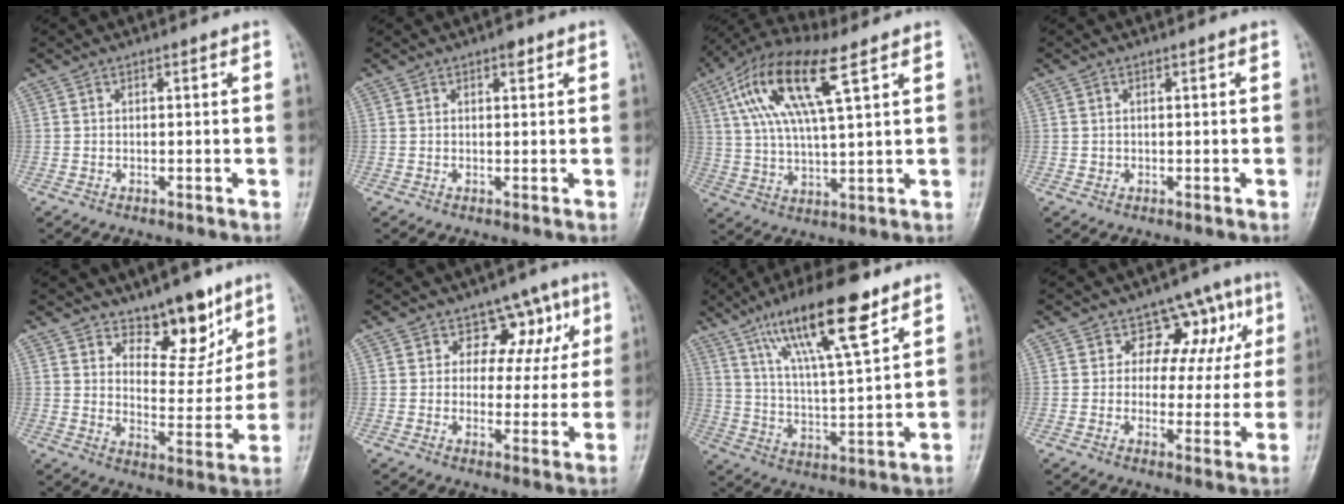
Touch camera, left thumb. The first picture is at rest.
{"total": 1.6, "force": [0.9, 0.7, 1.0], "torque": [-0.009, -0.001, 0.010]}
{"total": 15.9, "force": [6.8, 4.6, 13.6], "torque": [-0.279, 0.005, 0.126]}
{"total": 0.5, "force": [0.1, 0.5, 0.1], "torque": [0.003, 0.002, 0.002]}
{"total": 10.8, "force": [7.7, 5.3, 5.4], "torque": [-0.037, -0.058, 0.126]}
{"total": 7.8, "force": [3.5, 6.1, 3.3], "torque": [0.011, -0.006, 0.041]}
{"total": 17.5, "force": [10.3, 3.8, 13.6], "torque": [-0.223, -0.037, 0.187]}
{"total": 9.1, "force": [3.5, 7.2, 4.3], "torque": [0.006, -0.002, 0.041]}